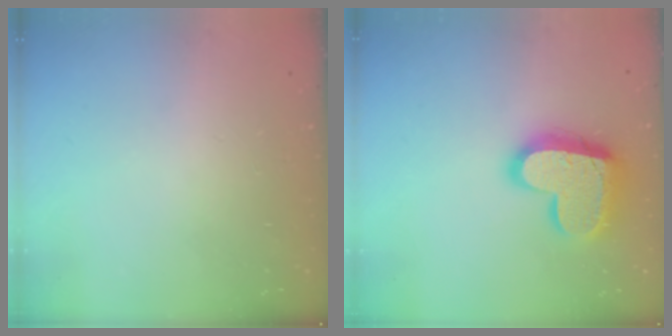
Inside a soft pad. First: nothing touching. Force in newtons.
{"total": 18.4, "press": 18.3, "slide": 1.7}